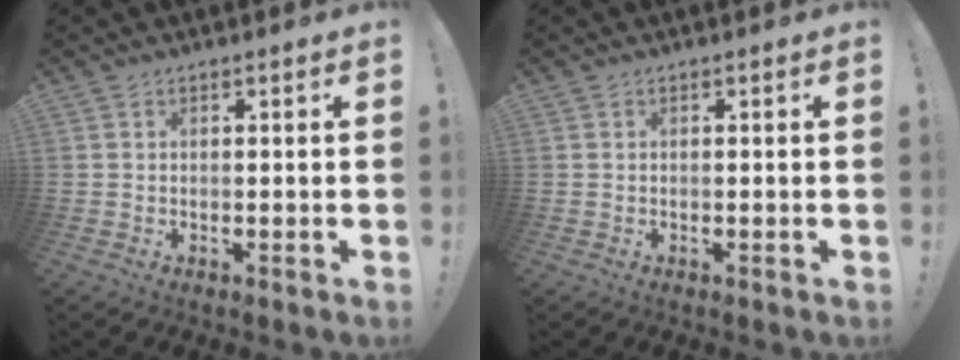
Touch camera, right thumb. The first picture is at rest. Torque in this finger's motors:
{"motor_torque": [0.13, 0.06, -0.07, 0.07, -0.01]}